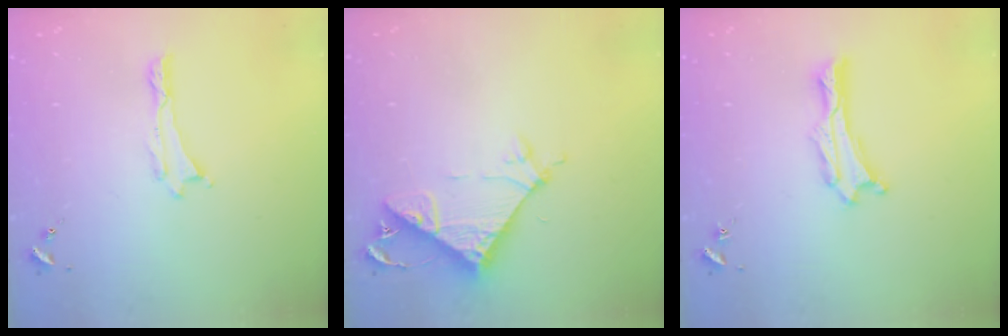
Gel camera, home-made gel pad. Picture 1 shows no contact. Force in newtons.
{"total": 8.7, "press": 8.7, "slide": 0.4}
{"total": 0.9, "press": 0.9, "slide": 0.2}